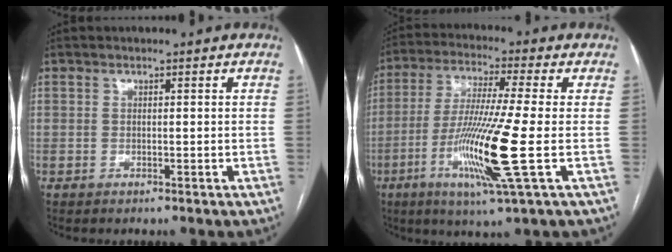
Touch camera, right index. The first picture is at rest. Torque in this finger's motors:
{"motor_torque": [1.91, -0.24, 0.71, 0.21]}